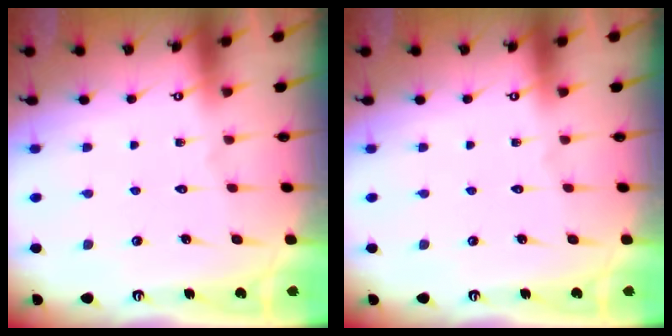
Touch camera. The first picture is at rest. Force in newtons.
{"total": 0.0}